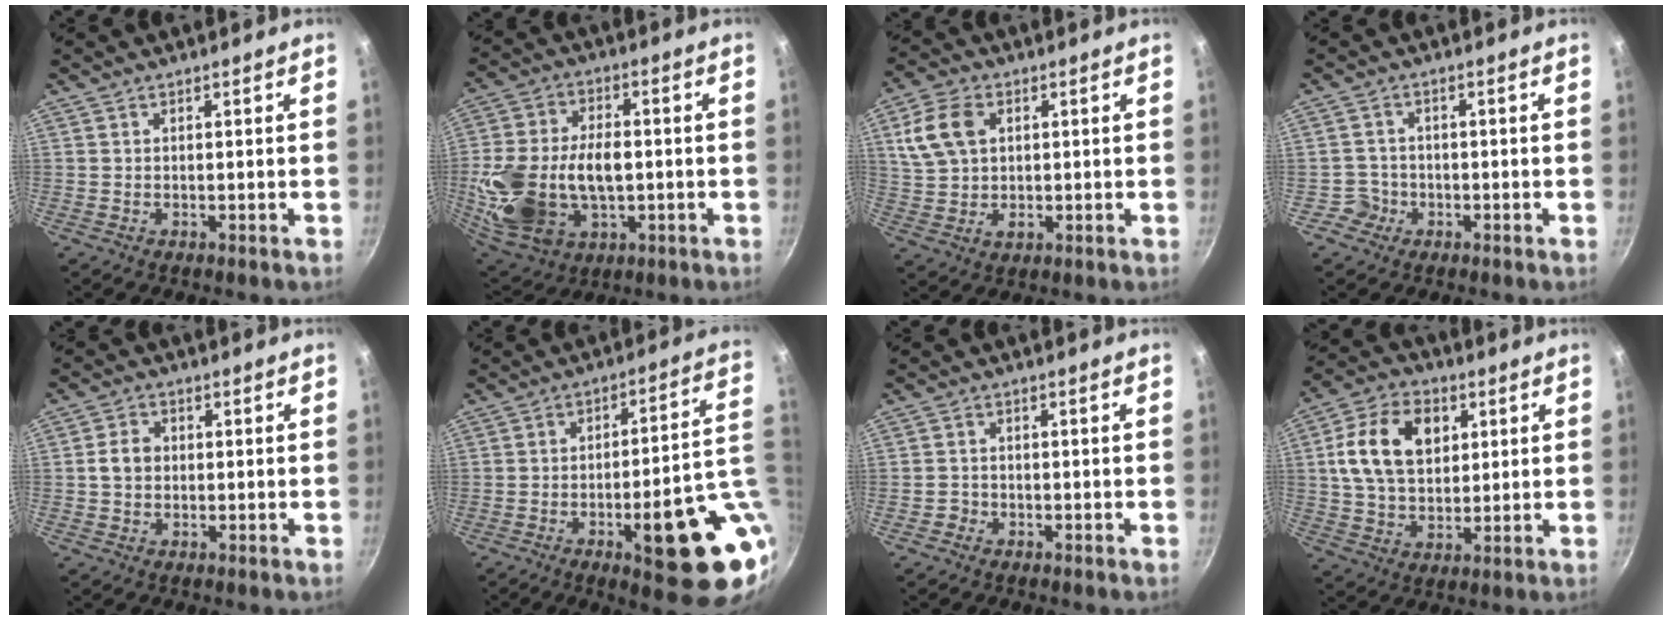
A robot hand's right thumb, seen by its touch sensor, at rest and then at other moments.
{"total": 21.0, "force": [-1.8, 13.9, 15.7], "torque": [-0.304, 0.012, -0.018]}
{"total": 10.2, "force": [2.8, 7.2, 6.7], "torque": [-0.118, 0.003, 0.054]}
{"total": 3.1, "force": [-1.3, 2.9, -0.1], "torque": [0.024, 0.021, -0.022]}
{"total": 4.1, "force": [0.0, 3.3, 2.4], "torque": [-0.032, 0.013, -0.007]}
{"total": 20.1, "force": [-4.3, 5.5, 18.8], "torque": [-0.224, 0.016, -0.050]}
{"total": 1.9, "force": [-1.1, 1.6, 0.3], "torque": [0.003, 0.014, -0.017]}
{"total": 14.8, "force": [3.7, 10.2, 10.0], "torque": [-0.159, 0.002, 0.058]}